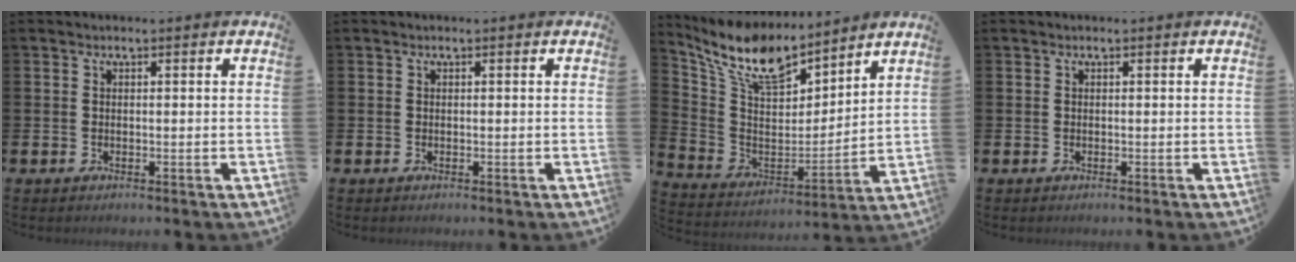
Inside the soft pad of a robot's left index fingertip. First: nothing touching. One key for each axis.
{"total": 0.0}
{"total": 11.4, "fx": 9.9, "fy": 3.7, "fz": 4.2, "tx": -0.128, "ty": -0.057, "tz": 0.178}
{"total": 0.0}